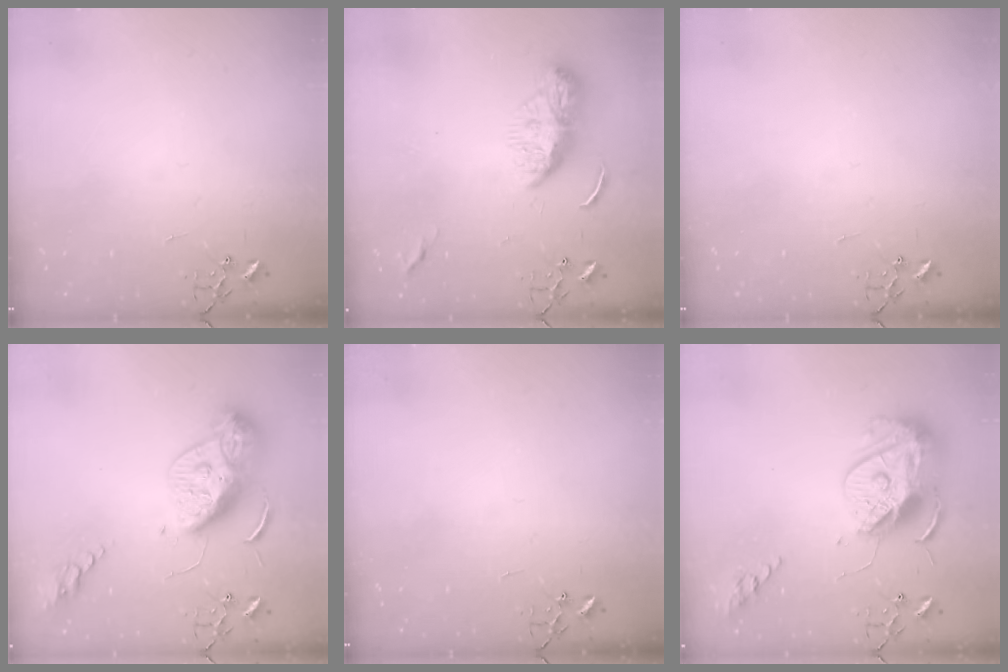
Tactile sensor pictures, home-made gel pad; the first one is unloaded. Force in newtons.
{"total": 12.5, "press": 12.5, "slide": 1.1}
{"total": 0.0}
{"total": 14.4, "press": 14.4, "slide": 1.3}
{"total": 0.0}
{"total": 16.5, "press": 16.4, "slide": 1.3}